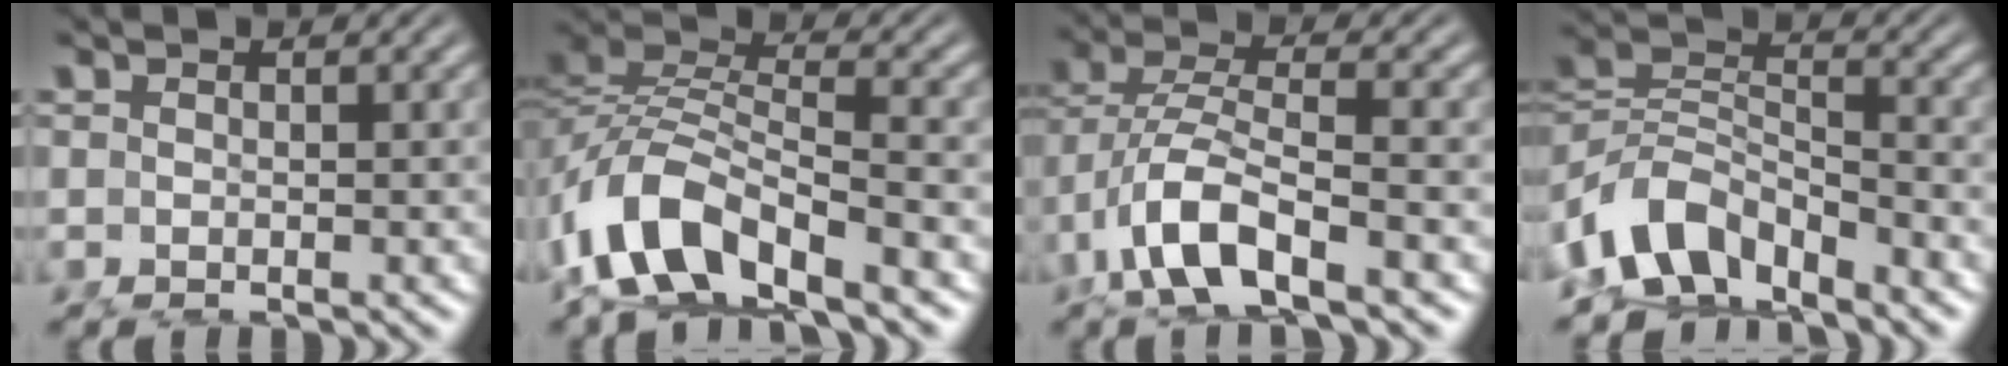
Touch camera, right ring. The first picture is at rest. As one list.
[{"total": 7.3, "force": [-2.8, 4.5, 5.0], "torque": [-0.114, -0.023, -0.042]}, {"total": 4.9, "force": [-0.9, 1.9, 4.5], "torque": [-0.107, -0.017, -0.004]}, {"total": 7.9, "force": [-3.4, 5.6, 4.4], "torque": [-0.091, -0.038, -0.048]}]